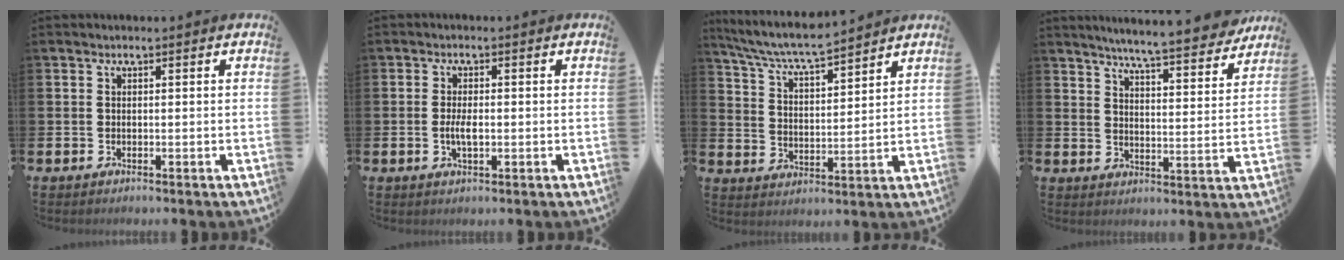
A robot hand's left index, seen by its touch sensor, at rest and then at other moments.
{"total": 2.8, "force": [-0.3, 1.2, 2.6], "torque": [-0.036, -0.003, -0.010]}
{"total": 6.4, "force": [6.1, 0.2, 2.0], "torque": [-0.066, -0.039, 0.105]}
{"total": 7.0, "force": [6.6, 0.0, 2.2], "torque": [-0.054, -0.048, 0.112]}